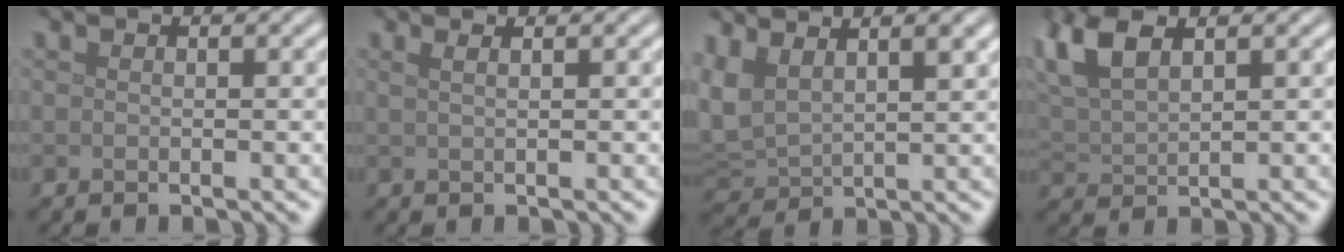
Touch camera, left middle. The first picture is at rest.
{"total": 2.8, "force": [1.5, 1.4, 1.9], "torque": [-0.004, 0.011, -0.012]}
{"total": 6.0, "force": [2.7, 2.8, 4.5], "torque": [-0.111, 0.008, 0.052]}
{"total": 4.6, "force": [2.9, 1.7, 3.2], "torque": [-0.084, 0.017, 0.058]}